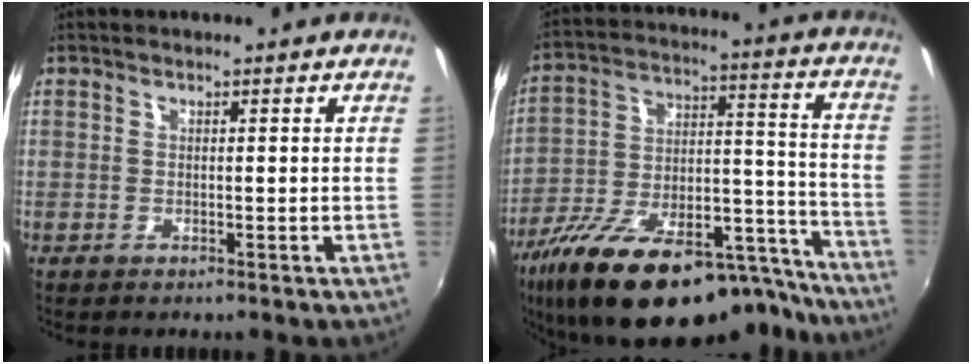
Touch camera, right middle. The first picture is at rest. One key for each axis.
{"total": 28.0, "fx": -20.8, "fy": 10.4, "fz": 15.6, "tx": -0.248, "ty": 0.012, "tz": -0.301}